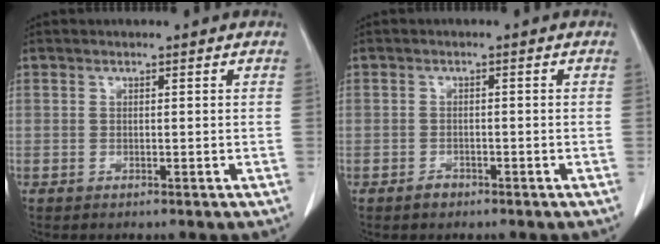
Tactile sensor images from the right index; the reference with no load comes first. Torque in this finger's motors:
{"motor_torque": [-0.31, -0.19, -0.12, -0.05]}